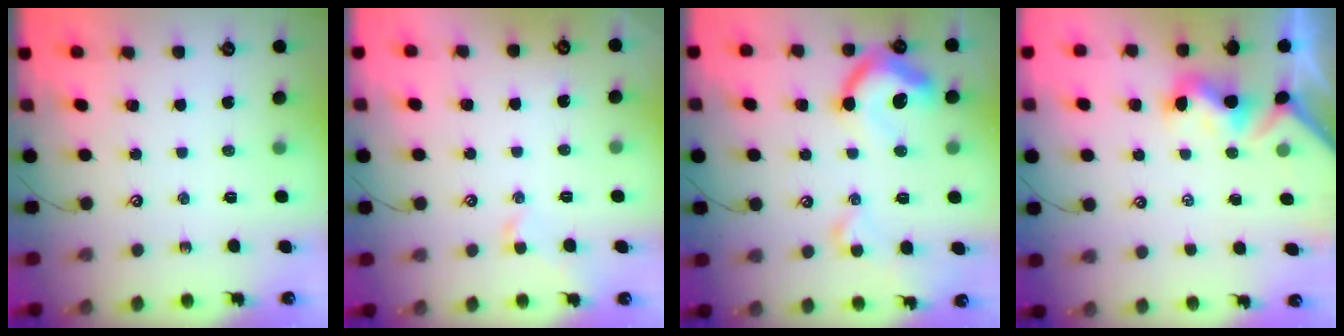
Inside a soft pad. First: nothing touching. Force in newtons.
{"total": 0.9, "press": 0.7, "slide": 0.6}
{"total": 12.4, "press": 12.2, "slide": 1.9}
{"total": 1.0, "press": 0.7, "slide": 0.6}